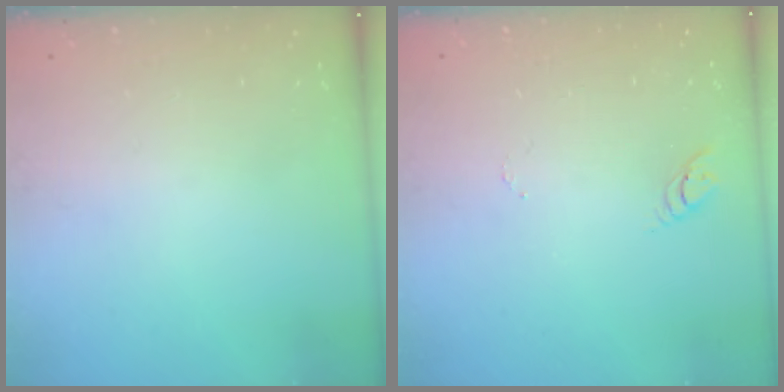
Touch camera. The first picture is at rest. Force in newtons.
{"total": 2.7, "press": 2.7, "slide": 0.2}